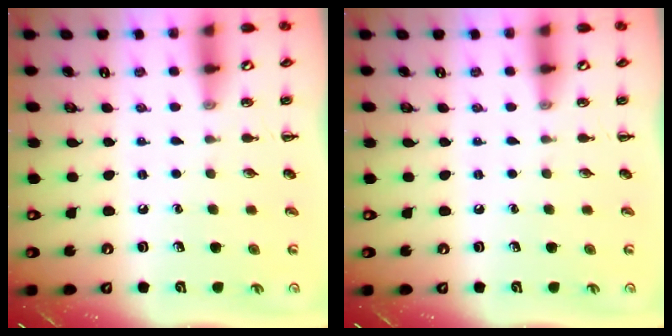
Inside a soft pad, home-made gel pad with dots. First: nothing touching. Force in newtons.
{"total": 0.0}